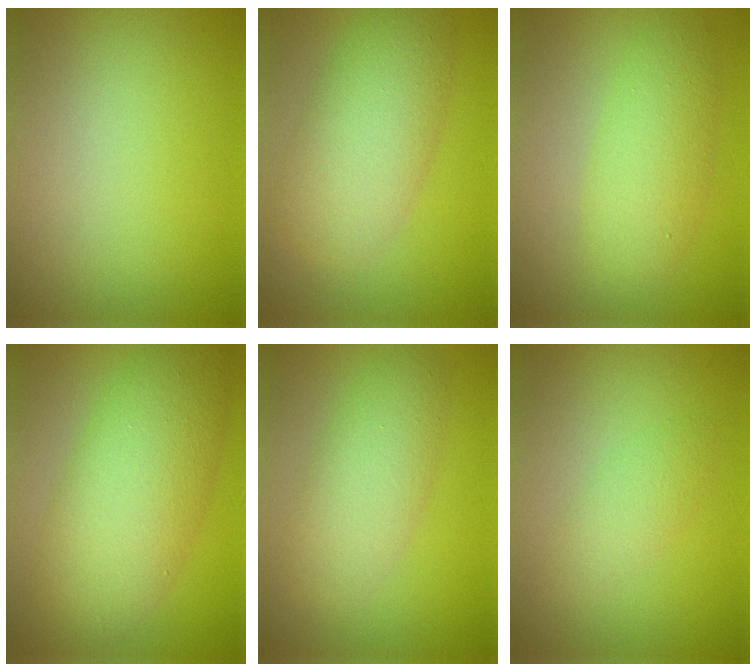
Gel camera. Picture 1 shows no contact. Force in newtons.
{"total": 6.4, "press": 6.4, "slide": 0.2}
{"total": 4.0, "press": 4.0, "slide": 0.2}
{"total": 8.4, "press": 8.4, "slide": 0.4}
{"total": 4.3, "press": 4.3, "slide": 0.2}
{"total": 1.8, "press": 1.8, "slide": 0.2}